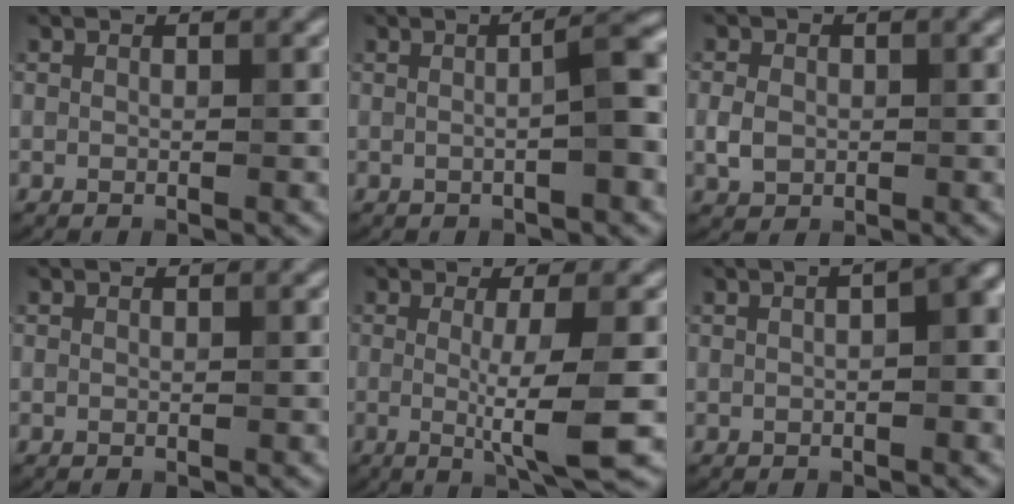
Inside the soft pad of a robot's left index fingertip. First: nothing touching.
{"total": 4.0, "force": [0.0, 0.7, 4.0], "torque": [-0.052, 0.012, -0.005]}
{"total": 2.3, "force": [-0.3, 1.8, 1.3], "torque": [-0.026, -0.002, -0.009]}
{"total": 0.0}
{"total": 5.4, "force": [-0.4, 0.8, 5.3], "torque": [-0.082, -0.013, -0.007]}
{"total": 5.1, "force": [0.6, 1.7, 4.8], "torque": [-0.043, 0.019, 0.005]}